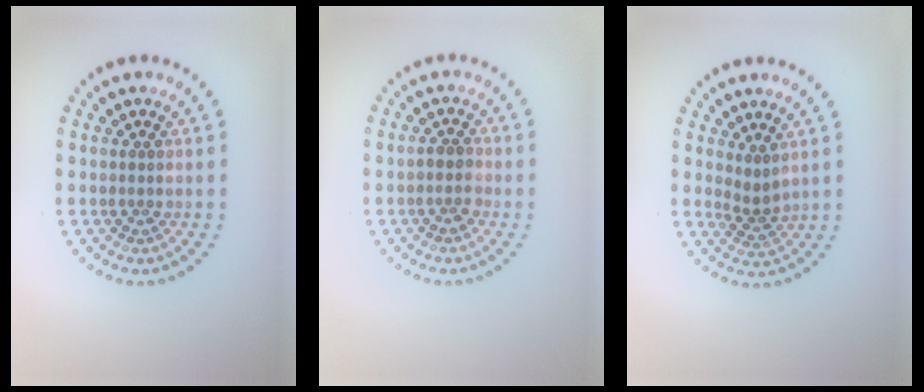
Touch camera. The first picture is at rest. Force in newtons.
{"total": 1.5, "press": 1.3, "slide": 0.6}
{"total": 1.9, "press": 1.2, "slide": 1.5}